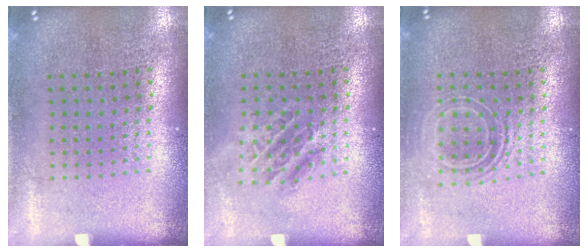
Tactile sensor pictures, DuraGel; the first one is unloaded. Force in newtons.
{"total": 1.0, "press": 1.0, "slide": 0.4}
{"total": 1.6, "press": 1.2, "slide": 1.0}